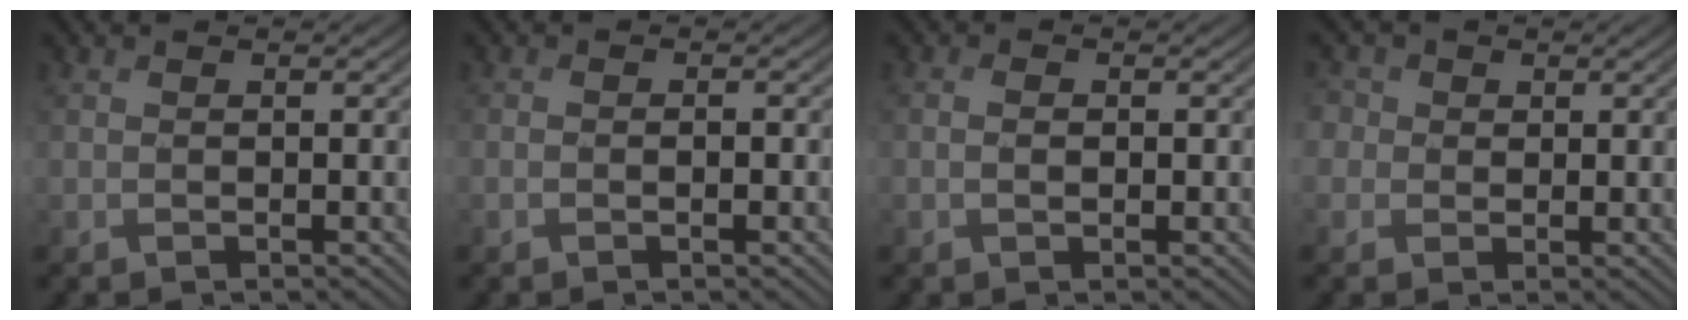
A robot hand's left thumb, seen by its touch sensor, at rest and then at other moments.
{"total": 1.2, "force": [-0.4, 0.6, 0.9], "torque": [-0.015, 0.002, -0.006]}
{"total": 1.4, "force": [0.0, 1.0, 1.1], "torque": [-0.014, -0.001, -0.002]}
{"total": 3.9, "force": [1.1, 3.5, 1.2], "torque": [-0.053, 0.010, 0.006]}